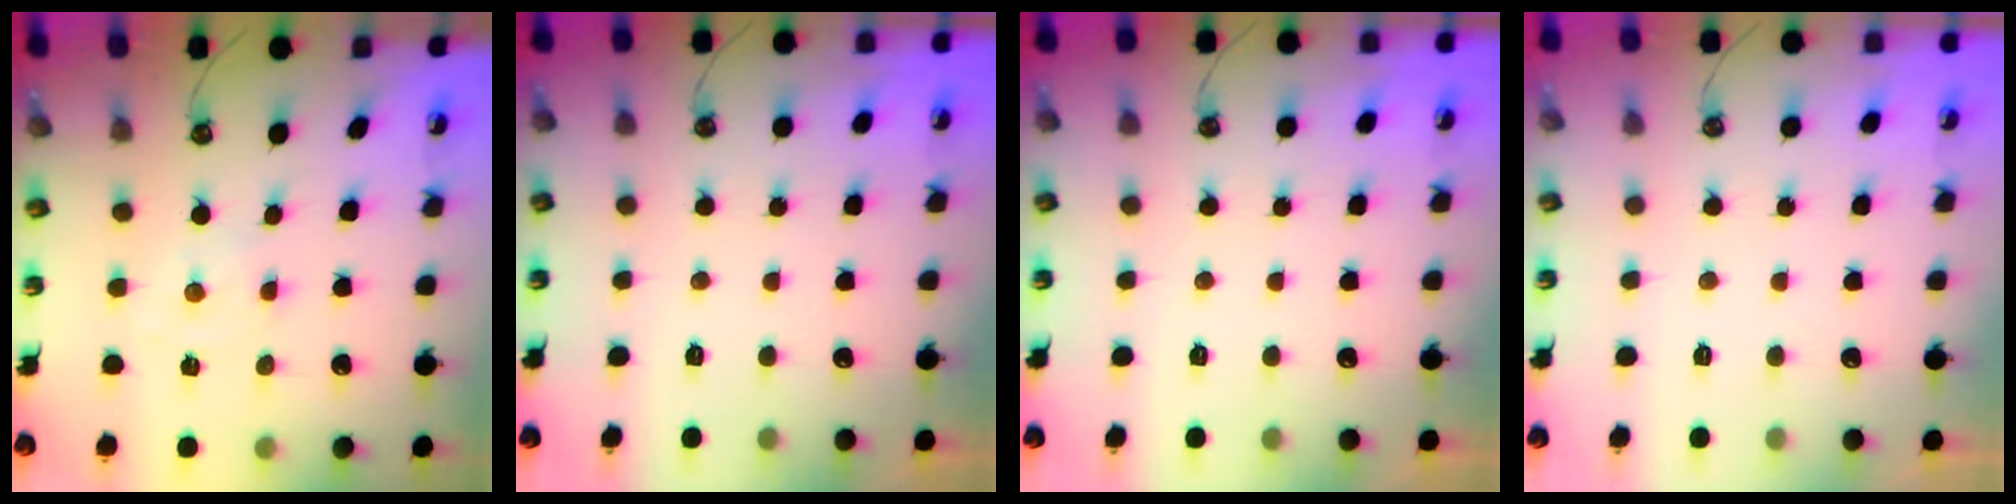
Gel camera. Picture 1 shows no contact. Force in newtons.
{"total": 0.0}
{"total": 0.0}
{"total": 0.0}